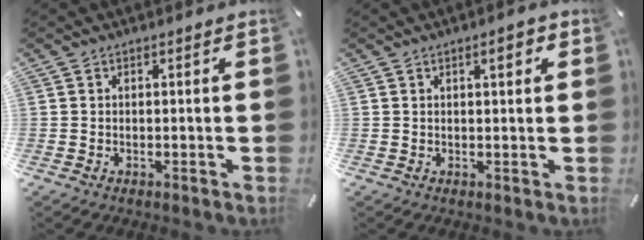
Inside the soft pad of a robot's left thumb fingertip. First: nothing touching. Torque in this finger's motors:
{"motor_torque": [0.64, 0.55, 0.30, -0.04, 0.00]}